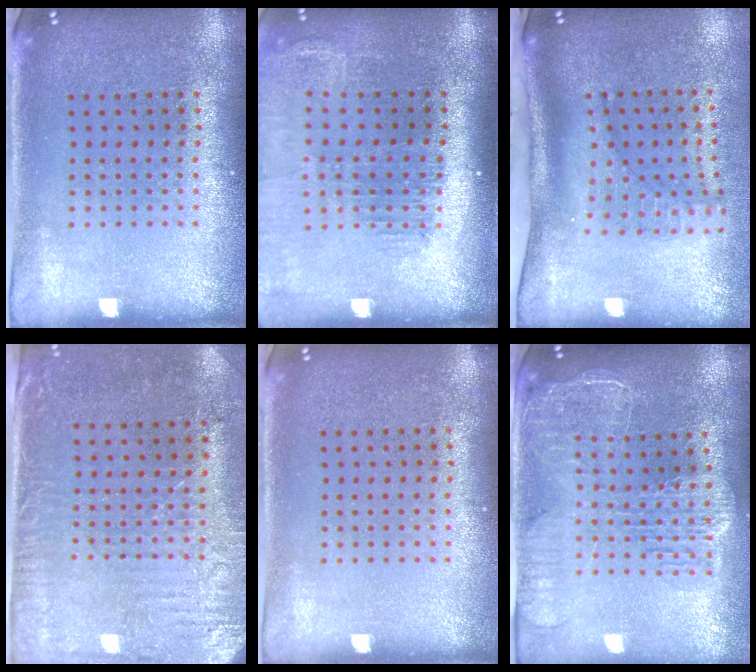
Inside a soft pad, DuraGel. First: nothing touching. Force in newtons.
{"total": 1.6, "press": 1.5, "slide": 0.6}
{"total": 2.1, "press": 1.5, "slide": 1.5}
{"total": 3.1, "press": 2.6, "slide": 1.7}
{"total": 0.0}
{"total": 2.5, "press": 2.2, "slide": 1.2}